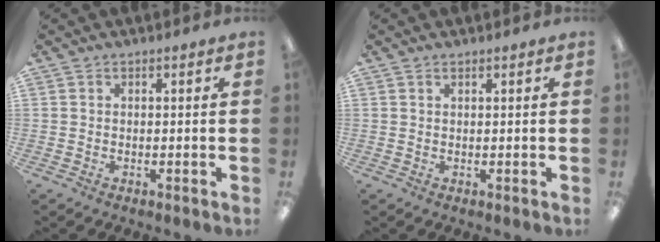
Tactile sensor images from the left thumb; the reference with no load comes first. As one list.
[{"total": 0.8, "force": [0.6, 0.2, 0.5], "torque": [-0.012, 0.001, 0.010]}]